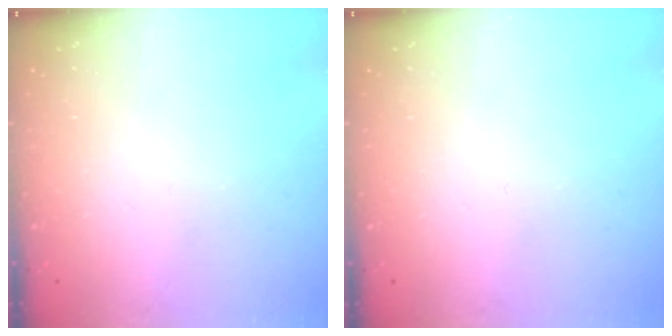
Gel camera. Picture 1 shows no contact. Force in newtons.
{"total": 0.0}